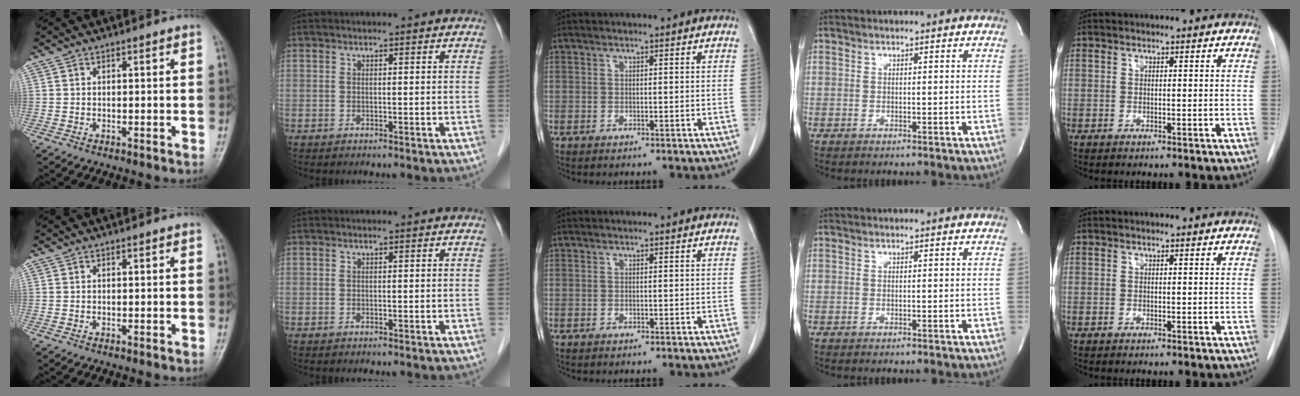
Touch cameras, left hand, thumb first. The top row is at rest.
{}